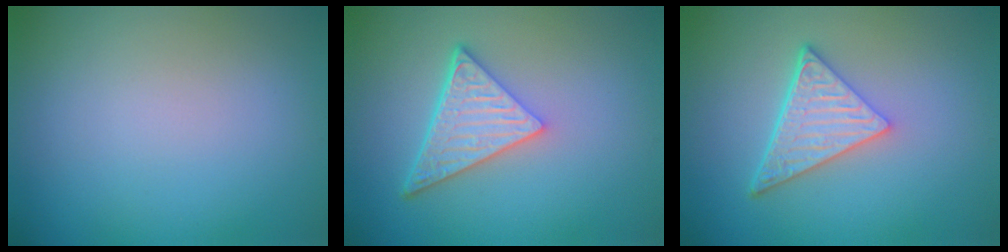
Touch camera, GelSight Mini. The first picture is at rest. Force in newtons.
{"total": 5.3, "press": 3.9, "slide": 3.6}
{"total": 4.9, "press": 3.5, "slide": 3.5}